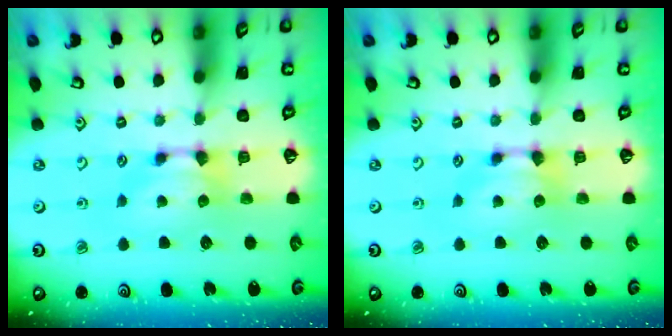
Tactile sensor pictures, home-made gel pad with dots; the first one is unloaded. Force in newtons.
{"total": 0.0}